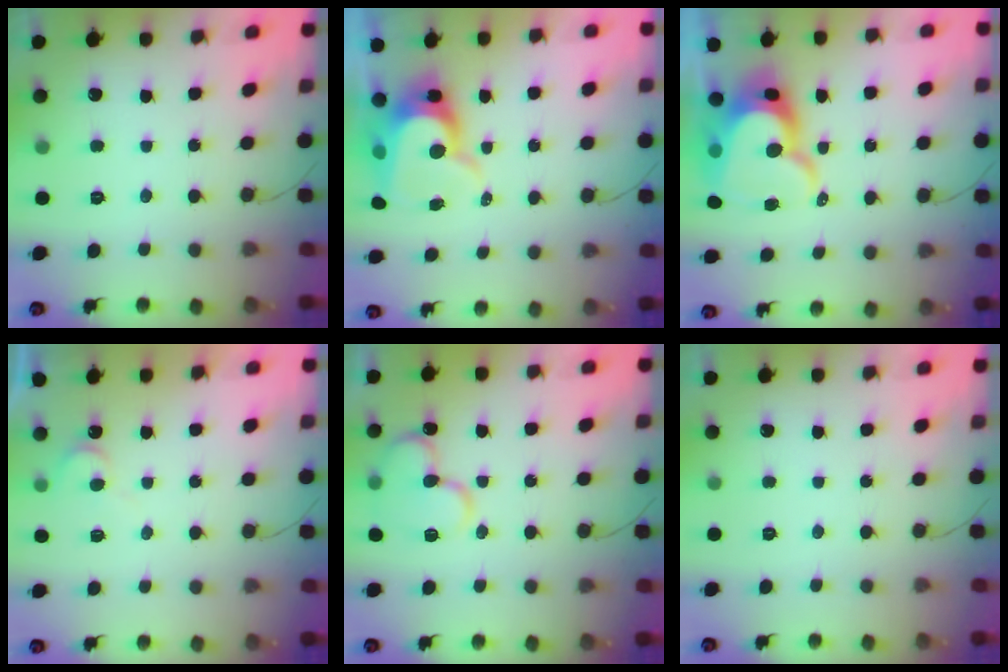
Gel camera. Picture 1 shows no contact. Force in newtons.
{"total": 13.3, "press": 13.3, "slide": 0.7}
{"total": 17.8, "press": 17.7, "slide": 1.7}
{"total": 6.4, "press": 6.3, "slide": 0.6}
{"total": 14.0, "press": 13.8, "slide": 2.1}
{"total": 0.0}